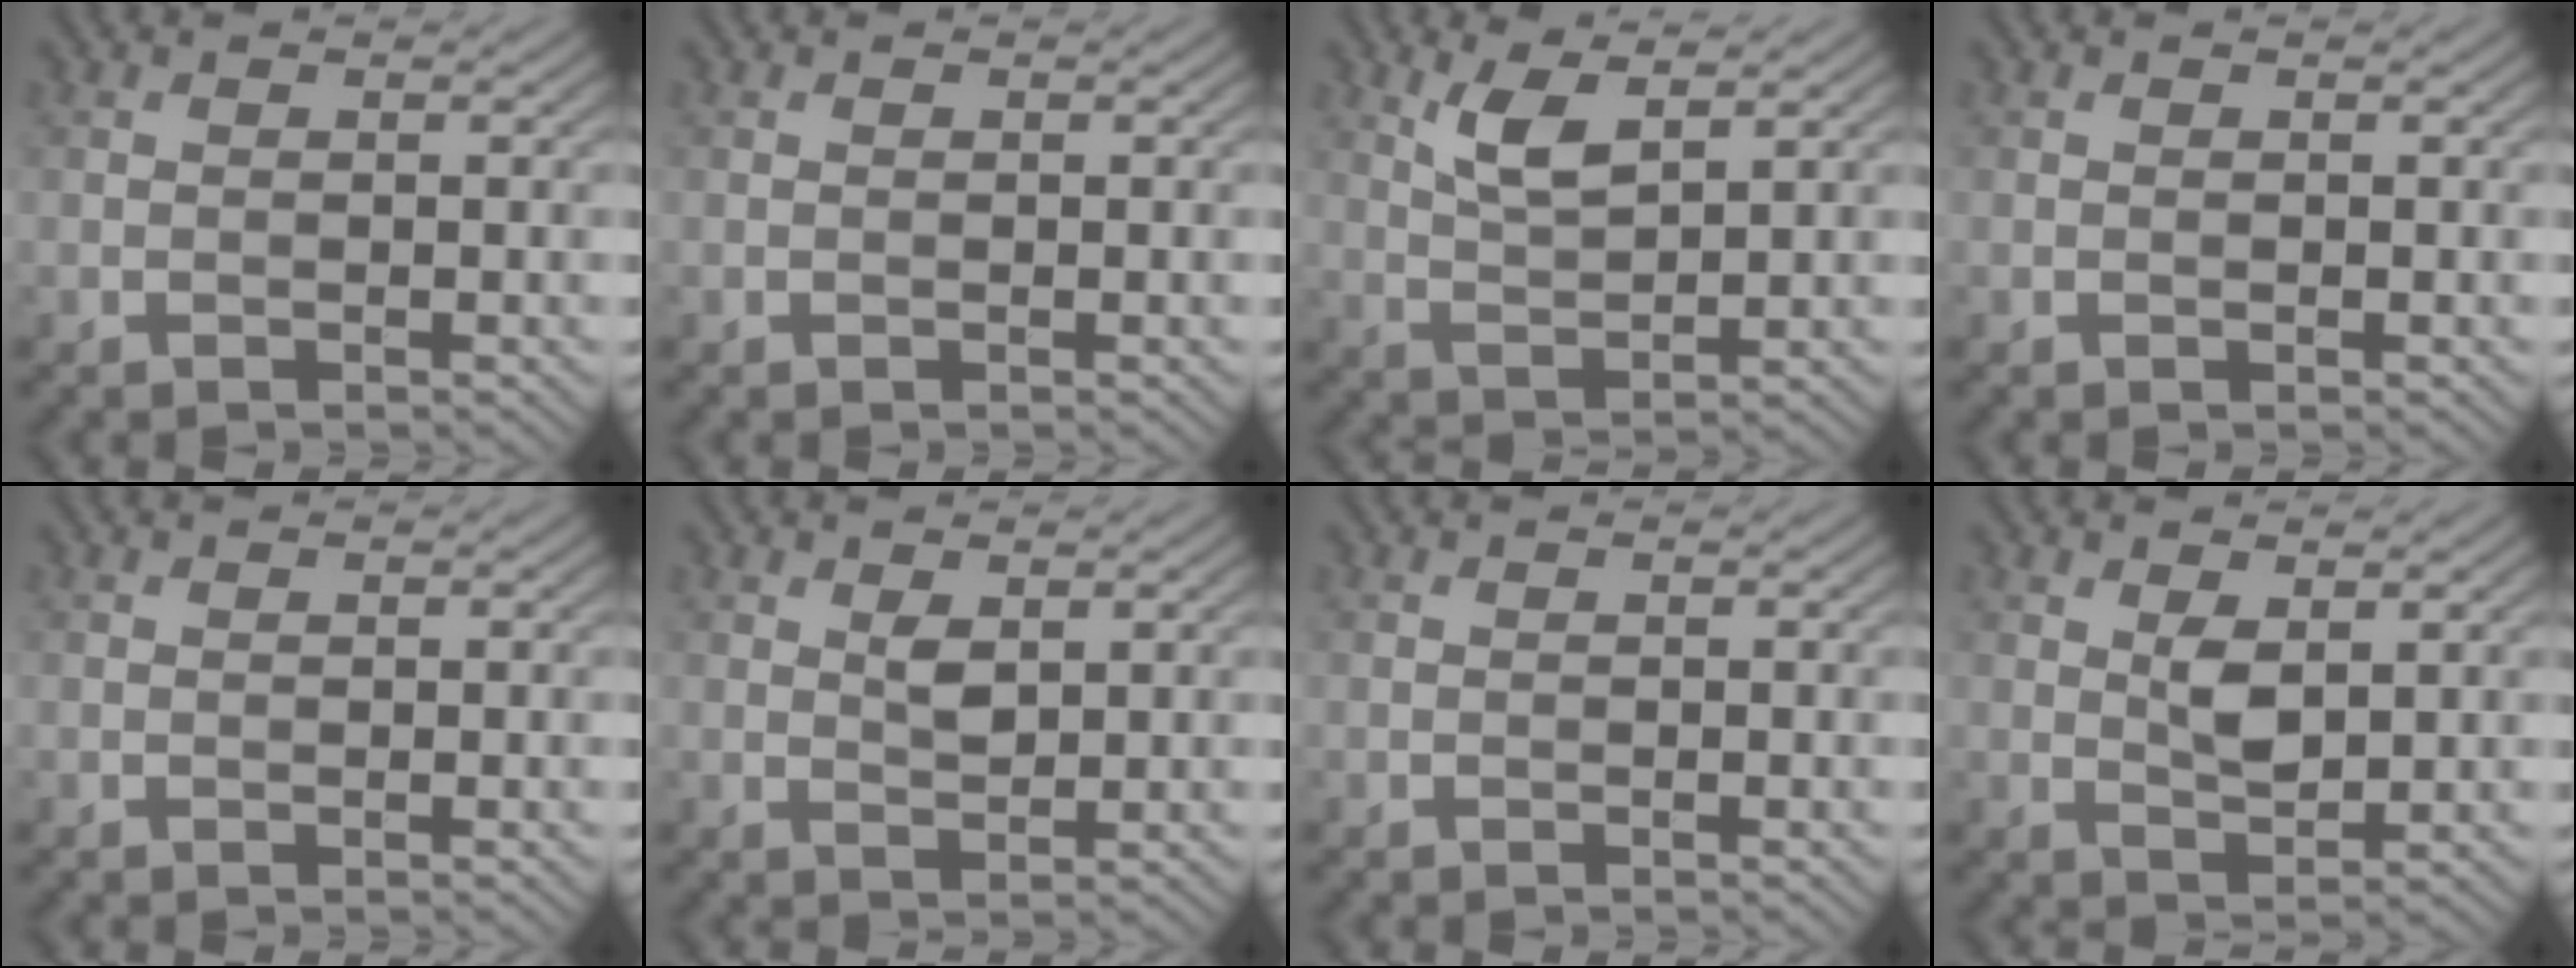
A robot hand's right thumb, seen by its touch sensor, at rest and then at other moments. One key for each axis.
{"total": 0.0}
{"total": 4.5, "fx": 2.7, "fy": 1.3, "fz": 3.4, "tx": -0.083, "ty": -0.003, "tz": 0.058}
{"total": 0.0}
{"total": 0.0}
{"total": 2.0, "fx": 0.9, "fy": 1.0, "fz": 1.5, "tx": -0.032, "ty": -0.005, "tz": 0.019}
{"total": 0.0}
{"total": 2.9, "fx": 1.0, "fy": 1.3, "fz": 2.4, "tx": -0.051, "ty": -0.005, "tz": 0.024}